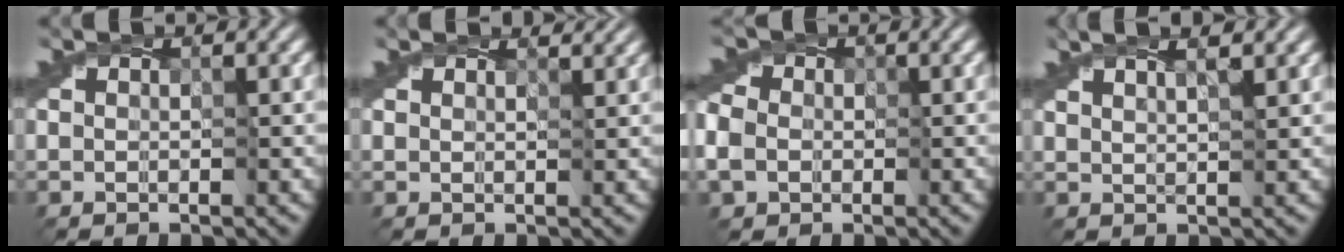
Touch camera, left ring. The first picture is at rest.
{"total": 2.0, "force": [1.6, 0.7, 0.9], "torque": [-0.015, 0.002, 0.007]}
{"total": 3.9, "force": [-1.1, 3.4, 1.5], "torque": [-0.039, -0.001, -0.029]}
{"total": 4.3, "force": [3.0, 1.5, 2.6], "torque": [-0.010, 0.024, 0.017]}